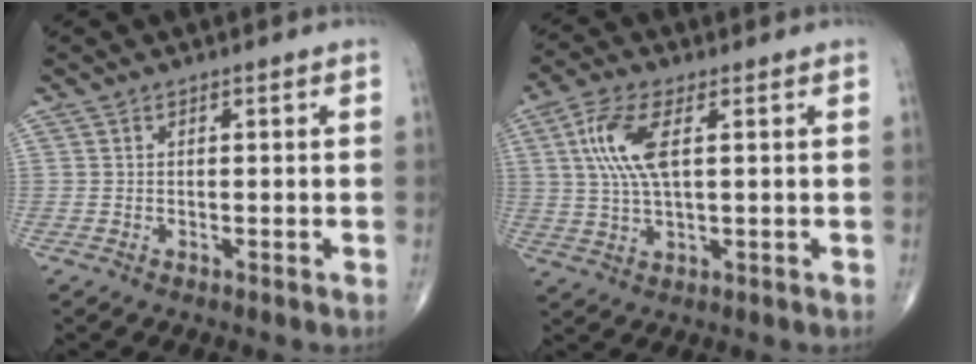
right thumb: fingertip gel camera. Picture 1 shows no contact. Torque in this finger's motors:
{"motor_torque": [0.43, 2.37, 1.26, 0.20, 0.46]}